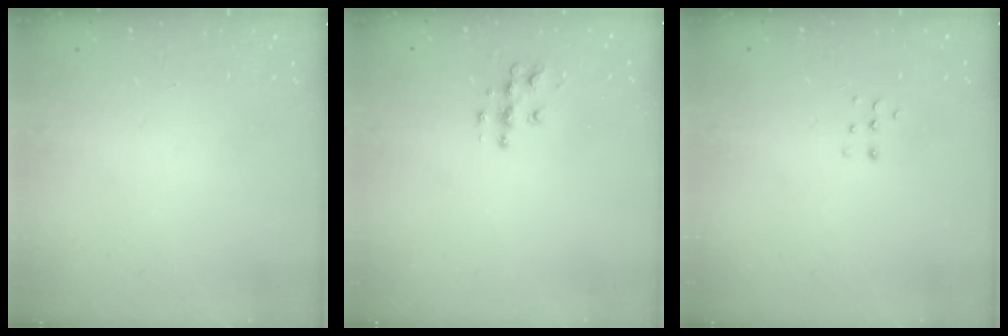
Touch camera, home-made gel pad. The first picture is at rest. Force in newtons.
{"total": 7.5, "press": 7.5, "slide": 0.3}
{"total": 3.8, "press": 3.8, "slide": 0.6}